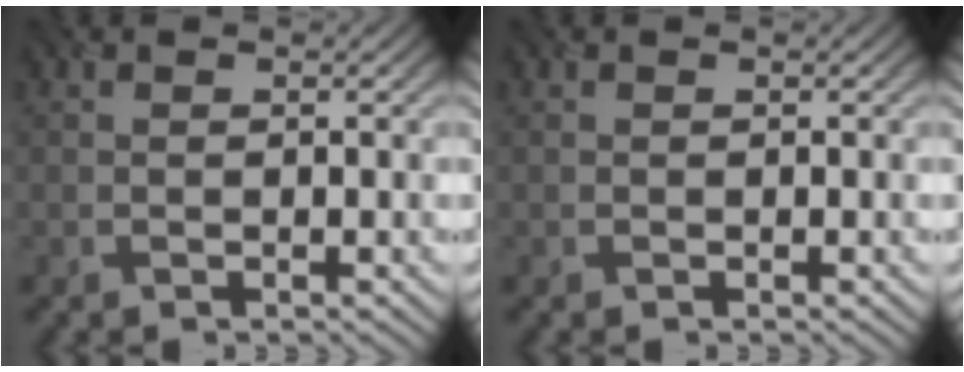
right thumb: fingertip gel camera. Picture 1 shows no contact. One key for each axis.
{"total": 0.0}